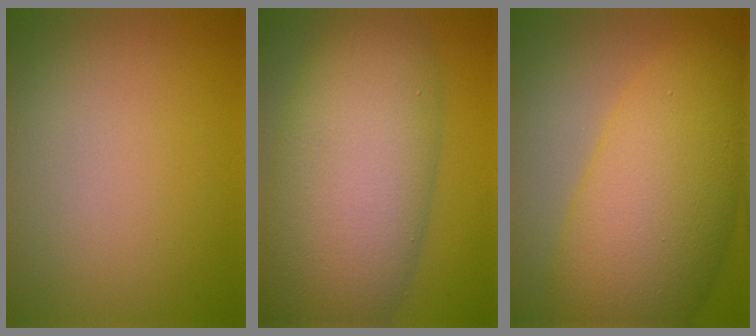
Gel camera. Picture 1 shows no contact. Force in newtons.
{"total": 12.2, "press": 12.2, "slide": 0.4}
{"total": 11.1, "press": 11.1, "slide": 0.3}